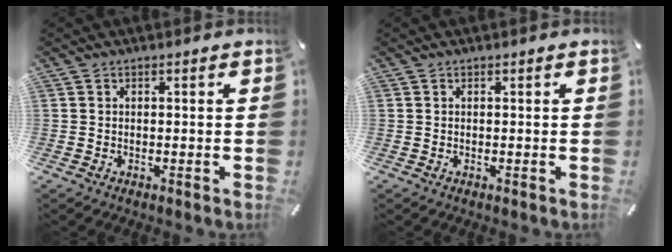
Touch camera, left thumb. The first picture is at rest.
{"total": 0.0}